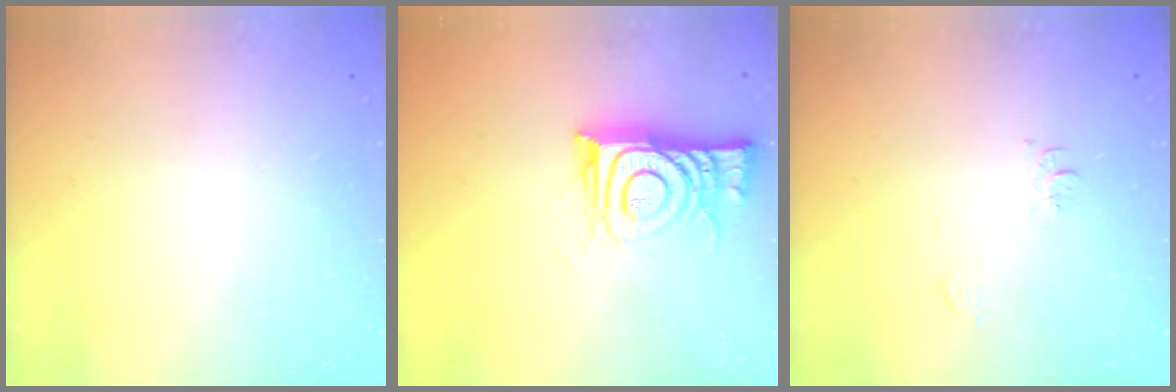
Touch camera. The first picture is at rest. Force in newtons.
{"total": 12.1, "press": 12.0, "slide": 1.2}
{"total": 6.9, "press": 6.9, "slide": 0.7}